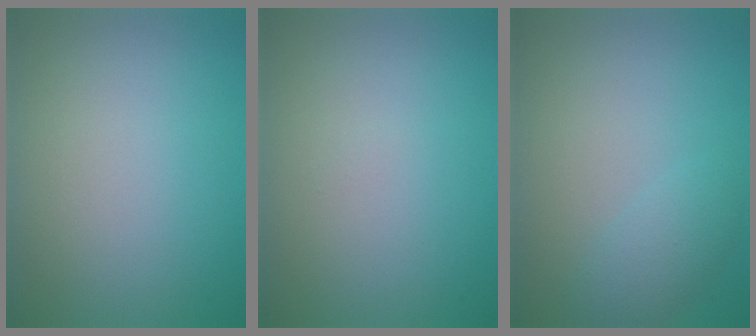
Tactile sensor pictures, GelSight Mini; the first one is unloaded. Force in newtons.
{"total": 0.0}
{"total": 2.3, "press": 2.3, "slide": 0.2}